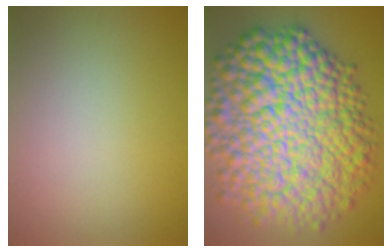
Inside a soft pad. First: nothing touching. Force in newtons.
{"total": 14.7, "press": 14.7, "slide": 0.1}